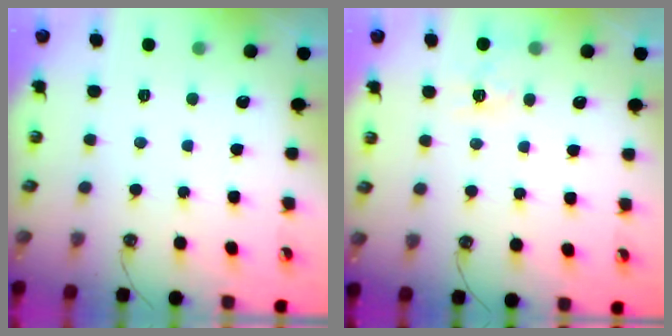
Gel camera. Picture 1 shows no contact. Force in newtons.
{"total": 5.5, "press": 5.5, "slide": 0.5}